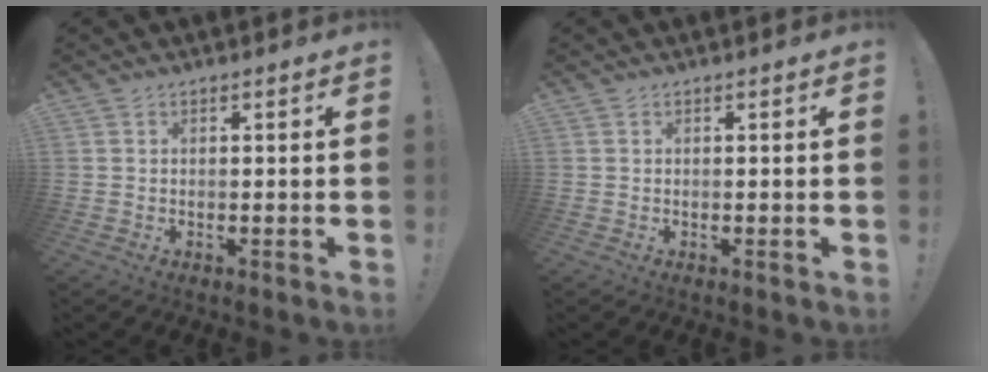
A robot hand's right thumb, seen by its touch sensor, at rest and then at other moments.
{"total": 0.0}